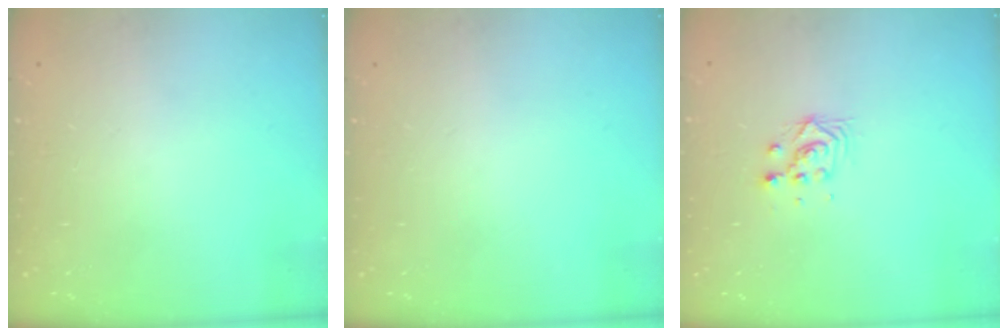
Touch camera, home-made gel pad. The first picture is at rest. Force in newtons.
{"total": 0.0}
{"total": 3.7, "press": 3.7, "slide": 0.2}